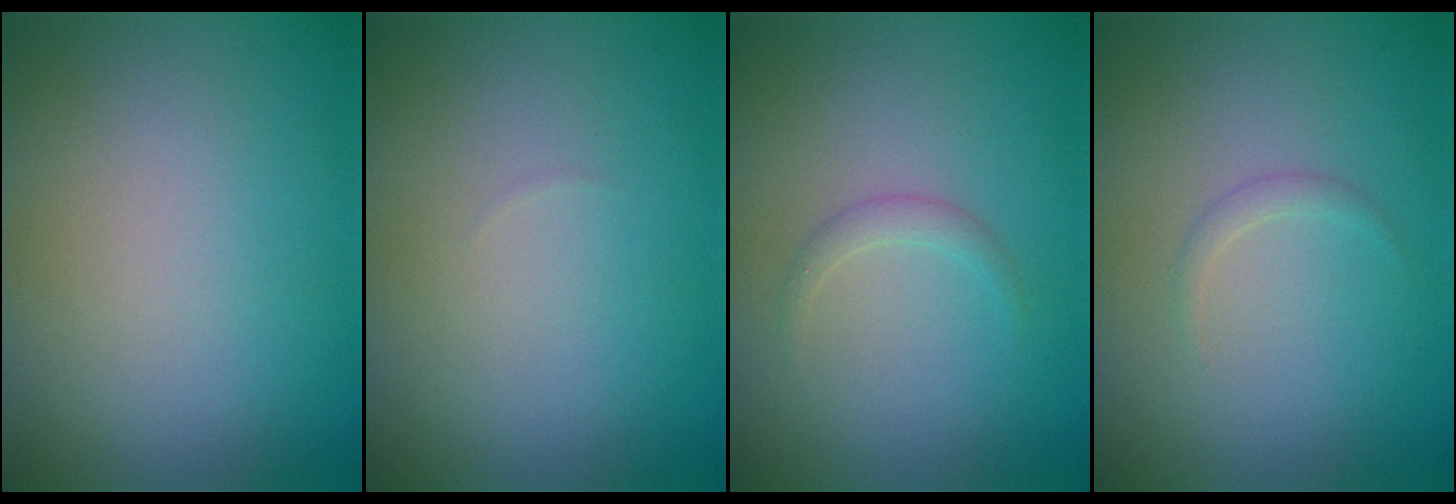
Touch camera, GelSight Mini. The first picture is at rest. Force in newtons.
{"total": 0.0}
{"total": 1.1, "press": 1.1, "slide": 0.1}
{"total": 0.7, "press": 0.7, "slide": 0.0}